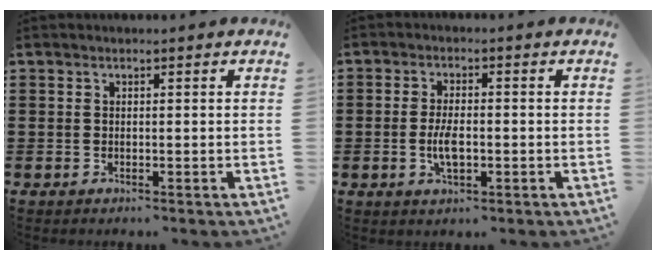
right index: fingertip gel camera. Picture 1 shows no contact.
{"total": 4.5, "force": [-0.8, 1.7, 4.0], "torque": [-0.085, -0.003, -0.018]}